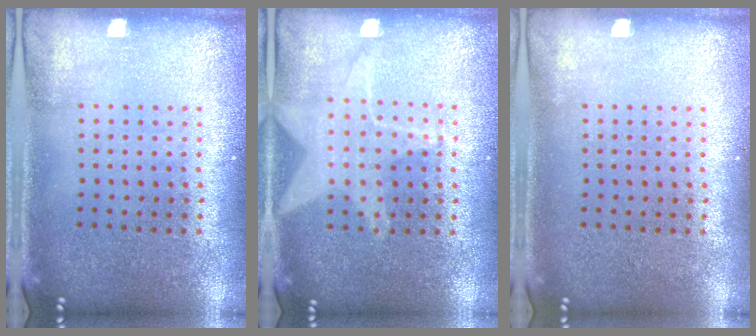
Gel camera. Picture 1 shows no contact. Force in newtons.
{"total": 1.4, "press": 1.4, "slide": 0.3}
{"total": 0.0}